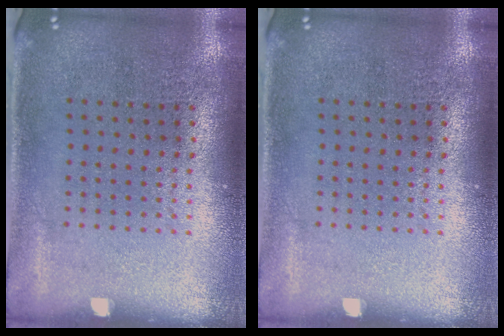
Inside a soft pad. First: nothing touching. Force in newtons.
{"total": 0.0}